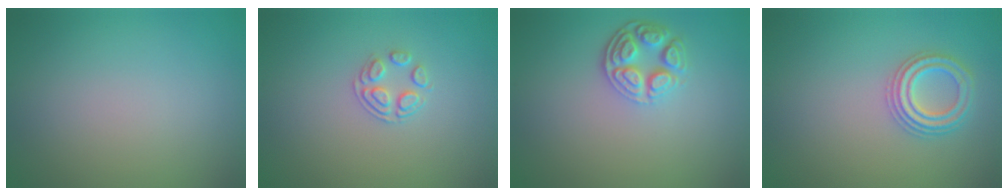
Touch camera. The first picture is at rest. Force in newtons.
{"total": 1.8, "press": 1.2, "slide": 1.4}
{"total": 3.7, "press": 3.1, "slide": 2.0}
{"total": 2.9, "press": 2.9, "slide": 0.5}